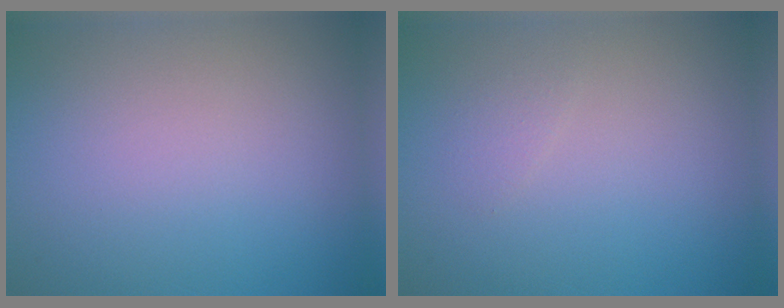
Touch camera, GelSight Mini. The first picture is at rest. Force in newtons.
{"total": 0.7, "press": 0.7, "slide": 0.0}